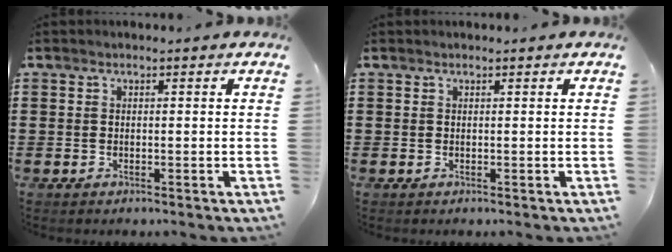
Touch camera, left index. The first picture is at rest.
{"total": 0.0}